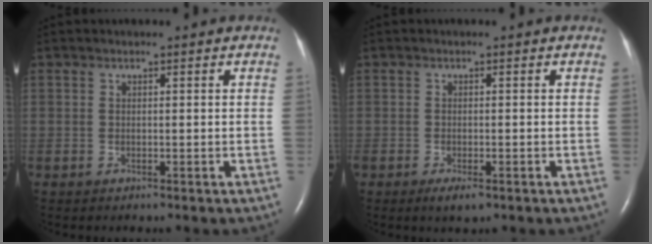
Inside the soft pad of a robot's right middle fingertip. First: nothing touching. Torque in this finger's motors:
{"motor_torque": [0.44, -0.46, 0.19, 0.05]}